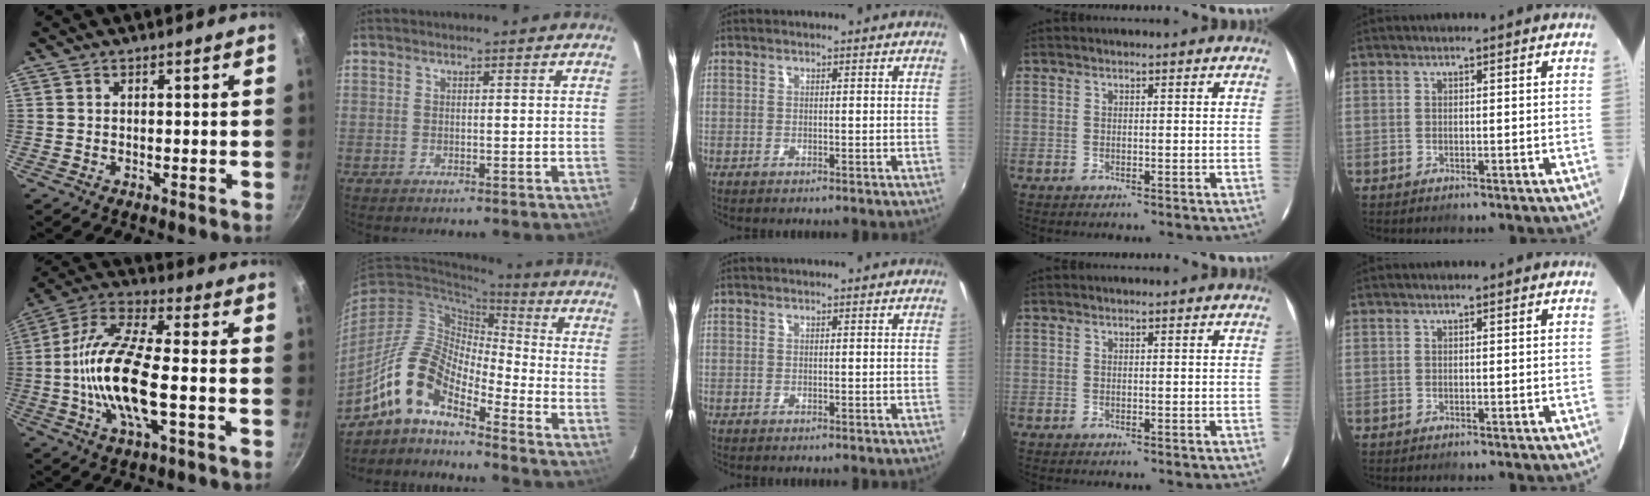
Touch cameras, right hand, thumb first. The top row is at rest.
{"thumb": {"total": 16.9, "force": [-3.0, 5.9, 15.6], "torque": [-0.305, 0.030, -0.075]}, "index": {"total": 12.1, "force": [-8.7, 4.1, 7.3], "torque": [-0.136, 0.015, -0.184]}}